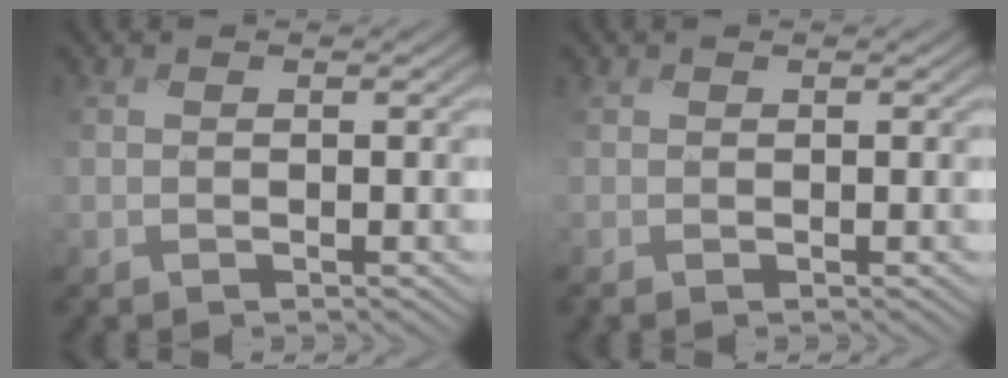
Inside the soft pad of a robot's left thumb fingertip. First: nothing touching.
{"total": 0.5, "force": [-0.1, 0.4, 0.4], "torque": [-0.013, -0.001, -0.003]}